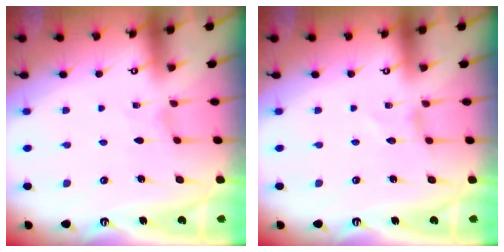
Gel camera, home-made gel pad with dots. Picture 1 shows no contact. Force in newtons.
{"total": 0.0}